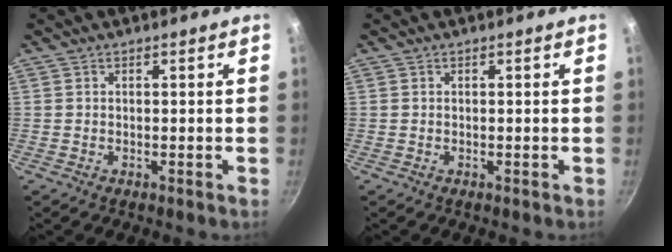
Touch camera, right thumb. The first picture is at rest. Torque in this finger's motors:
{"motor_torque": [0.02, -0.02, 0.09, 0.13, 0.01]}